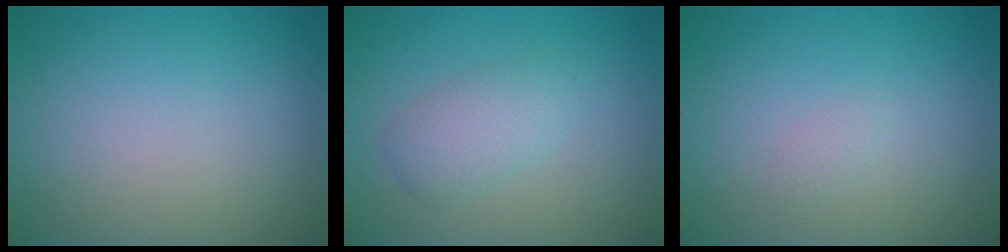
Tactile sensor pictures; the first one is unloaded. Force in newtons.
{"total": 2.7, "press": 2.7, "slide": 0.1}
{"total": 0.6, "press": 0.6, "slide": 0.0}